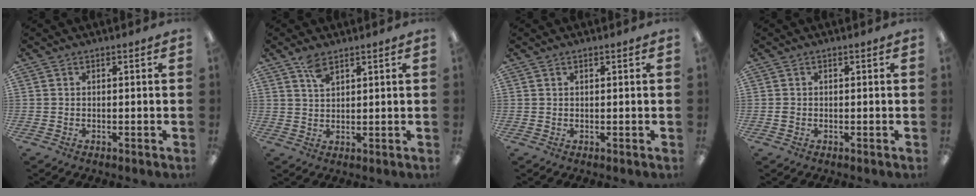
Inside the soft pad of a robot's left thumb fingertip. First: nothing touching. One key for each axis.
{"total": 3.8, "fx": 2.8, "fy": 1.4, "fz": 2.2, "tx": -0.043, "ty": -0.004, "tz": 0.049}
{"total": 0.6, "fx": 0.4, "fy": 0.2, "fz": 0.3, "tx": -0.006, "ty": 0.002, "tz": 0.008}
{"total": 0.7, "fx": -0.2, "fy": 0.6, "fz": 0.4, "tx": -0.008, "ty": 0.004, "tz": -0.005}